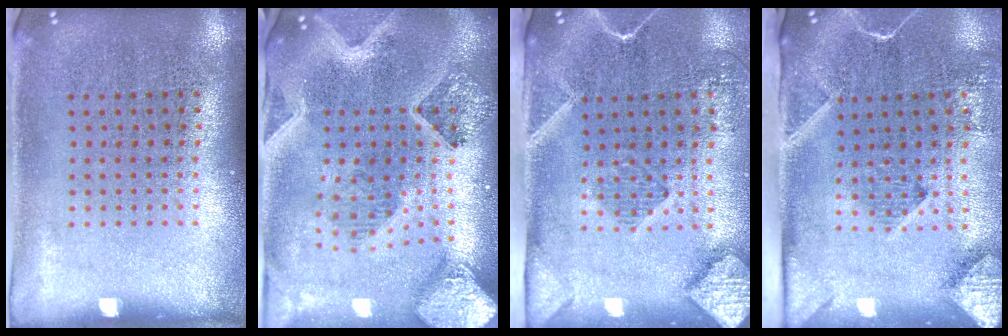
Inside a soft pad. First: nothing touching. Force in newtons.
{"total": 3.3, "press": 2.7, "slide": 1.9}
{"total": 2.7, "press": 2.0, "slide": 1.8}
{"total": 2.9, "press": 2.1, "slide": 2.0}